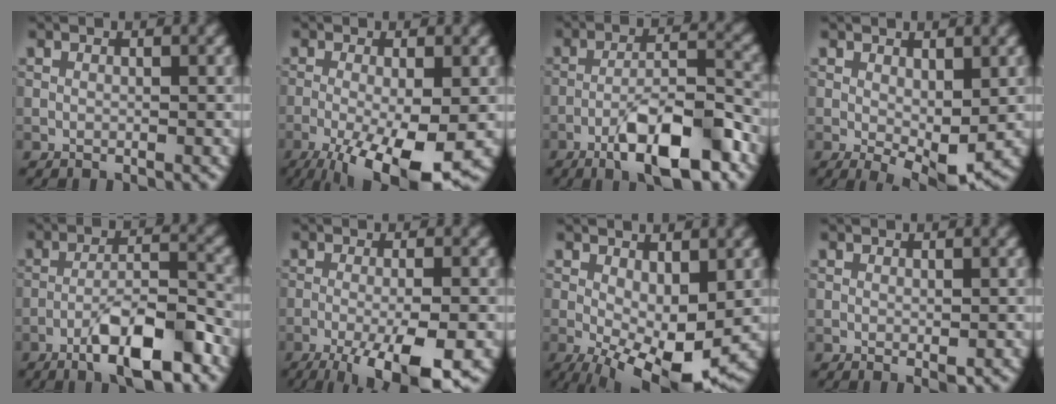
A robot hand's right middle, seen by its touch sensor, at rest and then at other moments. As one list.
[{"total": 9.3, "force": [-4.1, 2.4, 8.0], "torque": [-0.141, -0.017, -0.062]}, {"total": 9.2, "force": [-5.2, 2.4, 7.2], "torque": [-0.117, 0.012, -0.087]}, {"total": 4.0, "force": [-0.2, 1.6, 3.6], "torque": [-0.055, -0.011, 0.001]}, {"total": 8.1, "force": [-4.6, 2.0, 6.3], "torque": [-0.105, 0.010, -0.079]}, {"total": 9.4, "force": [-5.0, 2.4, 7.6], "torque": [-0.118, -0.012, -0.081]}, {"total": 9.4, "force": [-2.1, 3.8, 8.4], "torque": [-0.145, -0.014, -0.027]}, {"total": 0.7, "force": [-0.1, 0.2, 0.7], "torque": [-0.009, -0.003, -0.001]}]